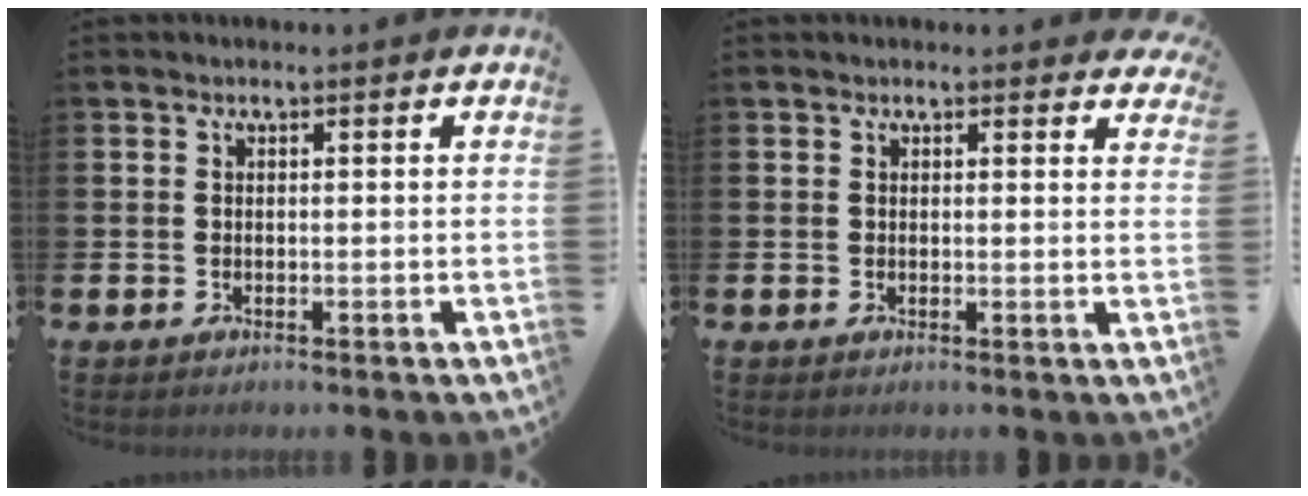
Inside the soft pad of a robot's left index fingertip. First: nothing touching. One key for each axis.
{"total": 0.9, "fx": 0.8, "fy": 0.4, "fz": 0.1, "tx": 0.005, "ty": 0.003, "tz": 0.014}